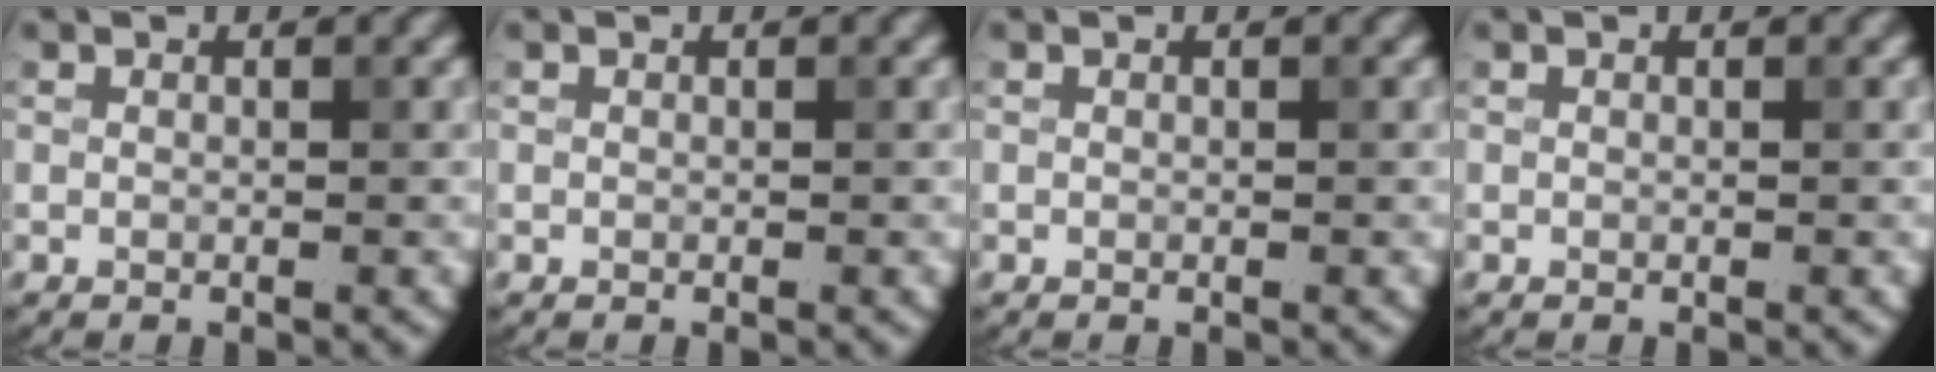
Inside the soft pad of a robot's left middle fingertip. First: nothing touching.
{"total": 0.0}
{"total": 0.0}
{"total": 0.0}